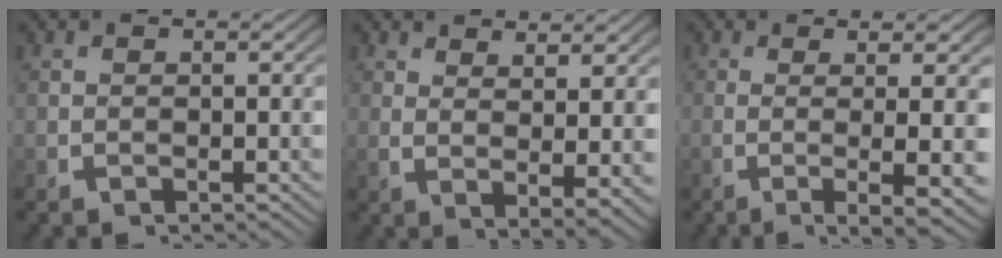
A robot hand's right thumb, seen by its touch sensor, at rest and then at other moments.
{"total": 4.2, "force": [1.1, 1.5, 3.8], "torque": [-0.068, -0.024, 0.036]}
{"total": 7.8, "force": [-2.5, 1.6, 7.2], "torque": [-0.114, -0.020, -0.024]}